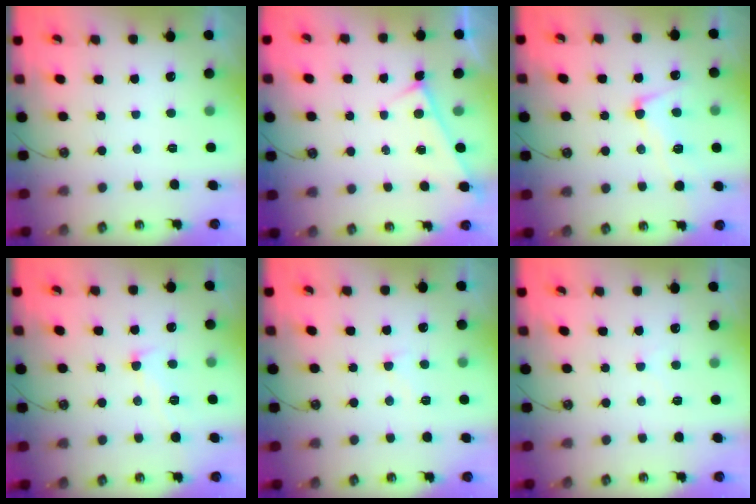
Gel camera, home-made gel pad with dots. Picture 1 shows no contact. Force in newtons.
{"total": 2.8, "press": 2.8, "slide": 0.1}
{"total": 3.9, "press": 3.7, "slide": 1.2}
{"total": 1.7, "press": 1.5, "slide": 0.9}
{"total": 2.0, "press": 1.9, "slide": 0.6}
{"total": 1.5, "press": 1.4, "slide": 0.3}